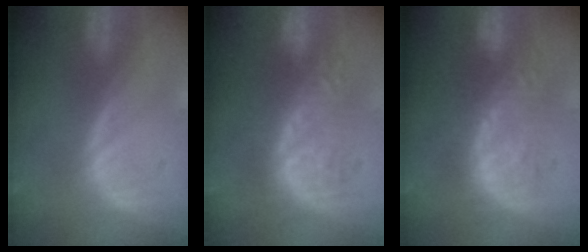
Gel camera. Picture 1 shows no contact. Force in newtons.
{"total": 8.9, "press": 8.7, "slide": 1.9}
{"total": 9.6, "press": 9.1, "slide": 3.0}